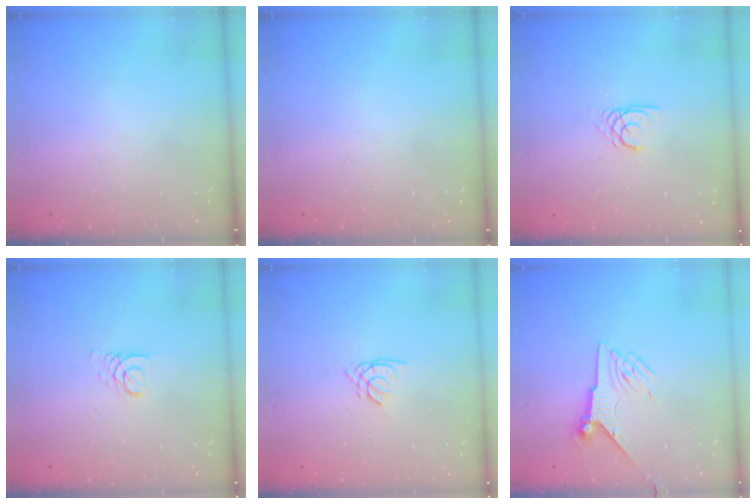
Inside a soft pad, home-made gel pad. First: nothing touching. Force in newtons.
{"total": 0.0}
{"total": 2.7, "press": 2.7, "slide": 0.1}
{"total": 2.7, "press": 2.7, "slide": 0.3}
{"total": 1.3, "press": 1.3, "slide": 0.4}
{"total": 6.7, "press": 6.7, "slide": 1.0}